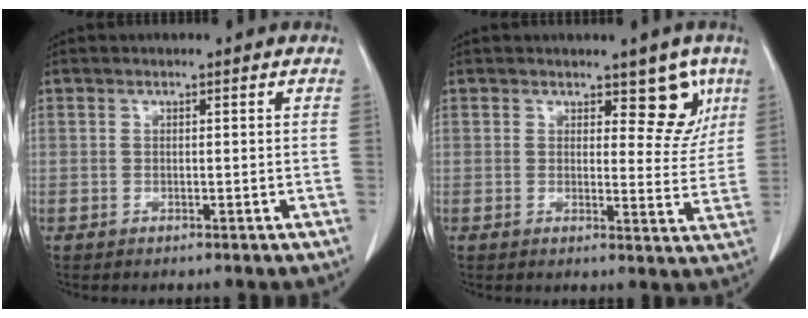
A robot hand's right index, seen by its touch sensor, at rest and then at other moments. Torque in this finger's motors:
{"motor_torque": [0.34, 0.34, 0.08, 0.01]}